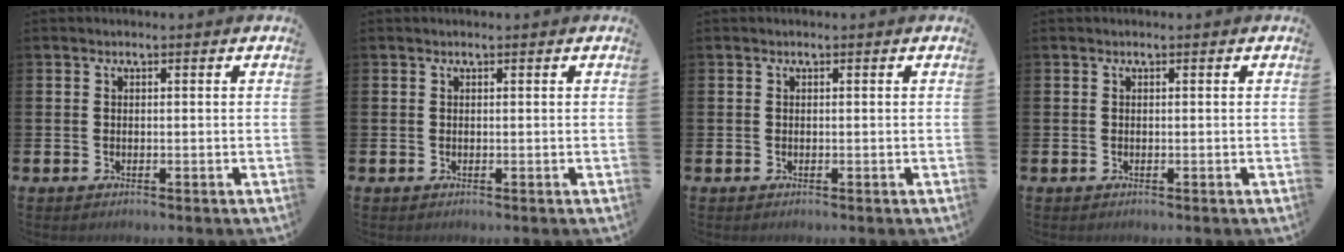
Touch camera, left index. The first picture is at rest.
{"total": 0.0}
{"total": 0.0}
{"total": 0.0}